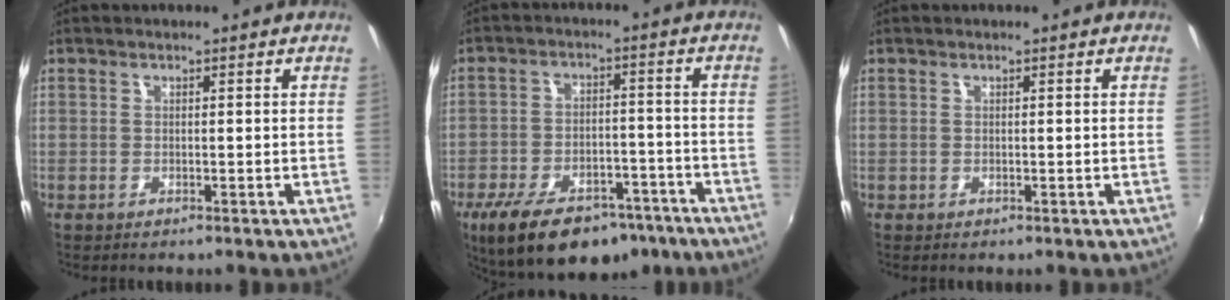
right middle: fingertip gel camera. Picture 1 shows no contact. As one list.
[{"total": 18.7, "force": [-13.0, 8.7, 10.3], "torque": [-0.203, -0.015, -0.186]}, {"total": 0.0}]